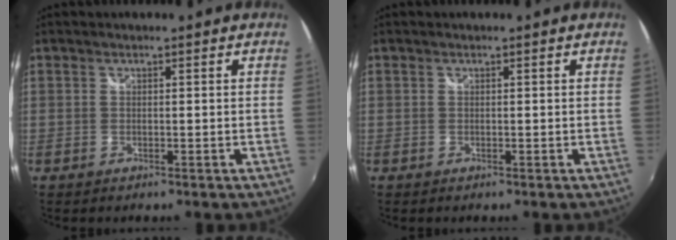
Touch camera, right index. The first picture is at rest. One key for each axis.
{"total": 0.0}